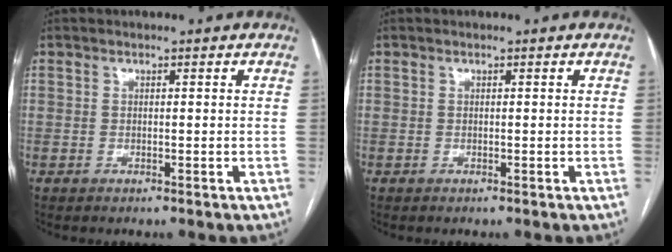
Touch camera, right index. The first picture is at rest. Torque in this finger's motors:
{"motor_torque": [0.00, 0.00, 0.00, 0.00]}